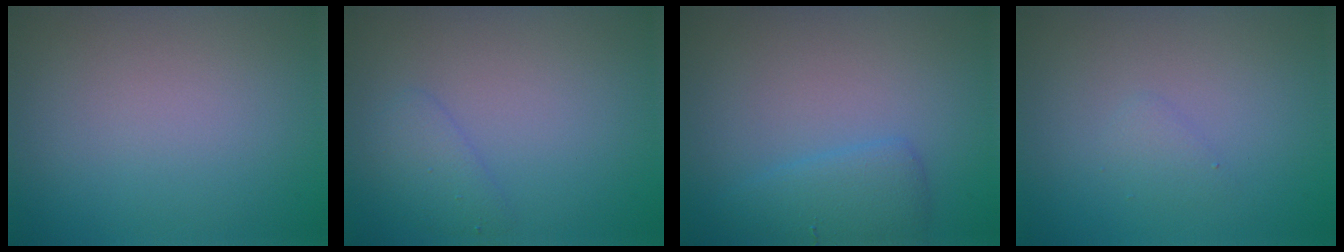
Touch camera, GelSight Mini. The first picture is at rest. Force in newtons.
{"total": 1.7, "press": 1.7, "slide": 0.1}
{"total": 2.4, "press": 2.4, "slide": 0.3}
{"total": 0.8, "press": 0.8, "slide": 0.1}